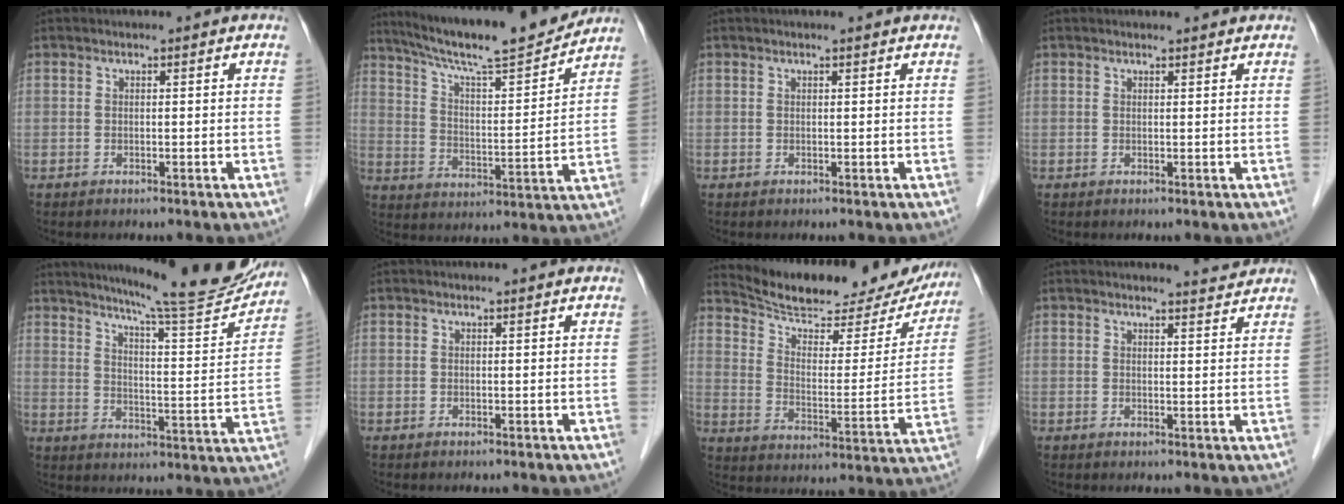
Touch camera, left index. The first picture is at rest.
{"total": 17.4, "force": [15.7, 0.5, 7.3], "torque": [-0.127, -0.003, 0.247]}
{"total": 1.4, "force": [1.3, -0.1, 0.4], "torque": [-0.016, 0.005, 0.015]}
{"total": 2.1, "force": [2.0, 0.3, 0.2], "torque": [-0.012, 0.008, 0.024]}
{"total": 18.5, "force": [17.0, 0.1, 7.4], "torque": [-0.111, -0.054, 0.222]}
{"total": 0.0}
{"total": 23.4, "force": [21.1, 5.8, 8.3], "torque": [-0.120, -0.018, 0.284]}
{"total": 2.3, "force": [2.3, -0.2, -0.1], "torque": [-0.006, -0.010, 0.030]}